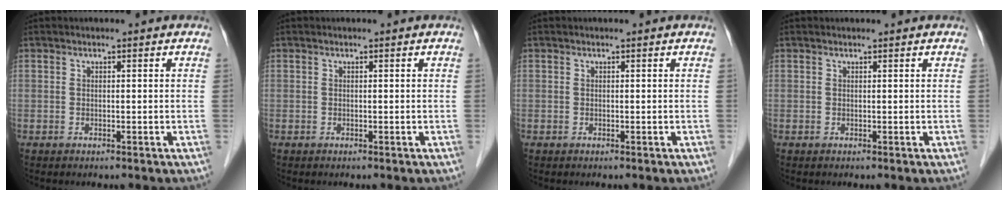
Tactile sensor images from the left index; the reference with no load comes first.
{"total": 0.0}
{"total": 0.0}
{"total": 0.8, "force": [0.8, 0.0, 0.2], "torque": [-0.005, 0.009, 0.013]}